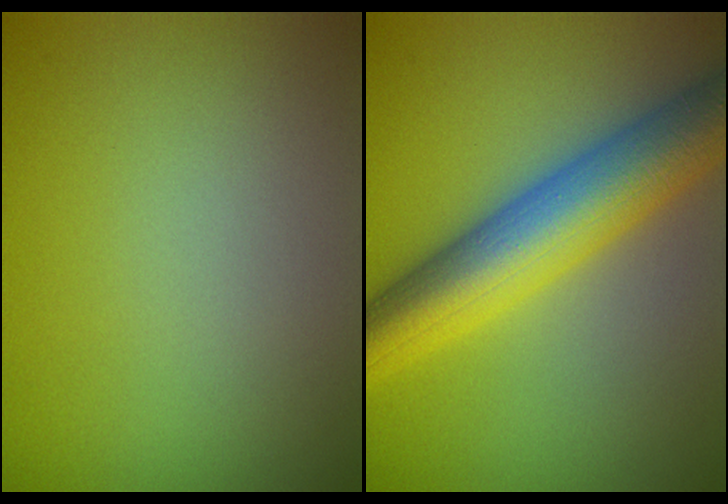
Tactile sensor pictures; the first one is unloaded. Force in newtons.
{"total": 9.2, "press": 9.2, "slide": 0.0}